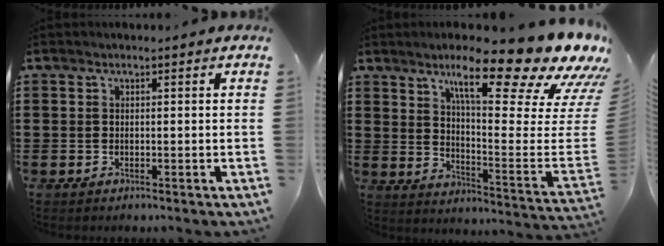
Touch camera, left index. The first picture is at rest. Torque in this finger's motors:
{"motor_torque": [1.53, -0.60, 0.59, 0.21]}